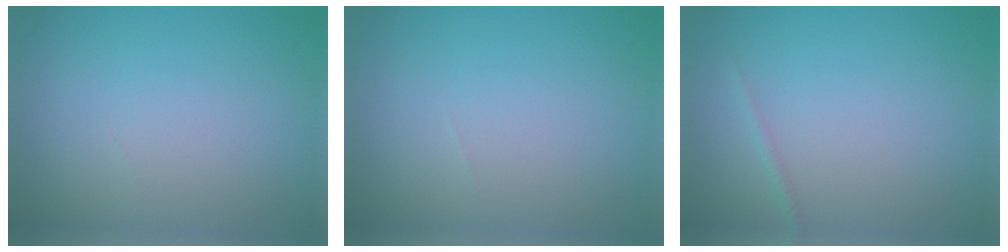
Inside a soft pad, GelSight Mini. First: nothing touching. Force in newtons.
{"total": 0.0}
{"total": 0.6, "press": 0.6, "slide": 0.1}